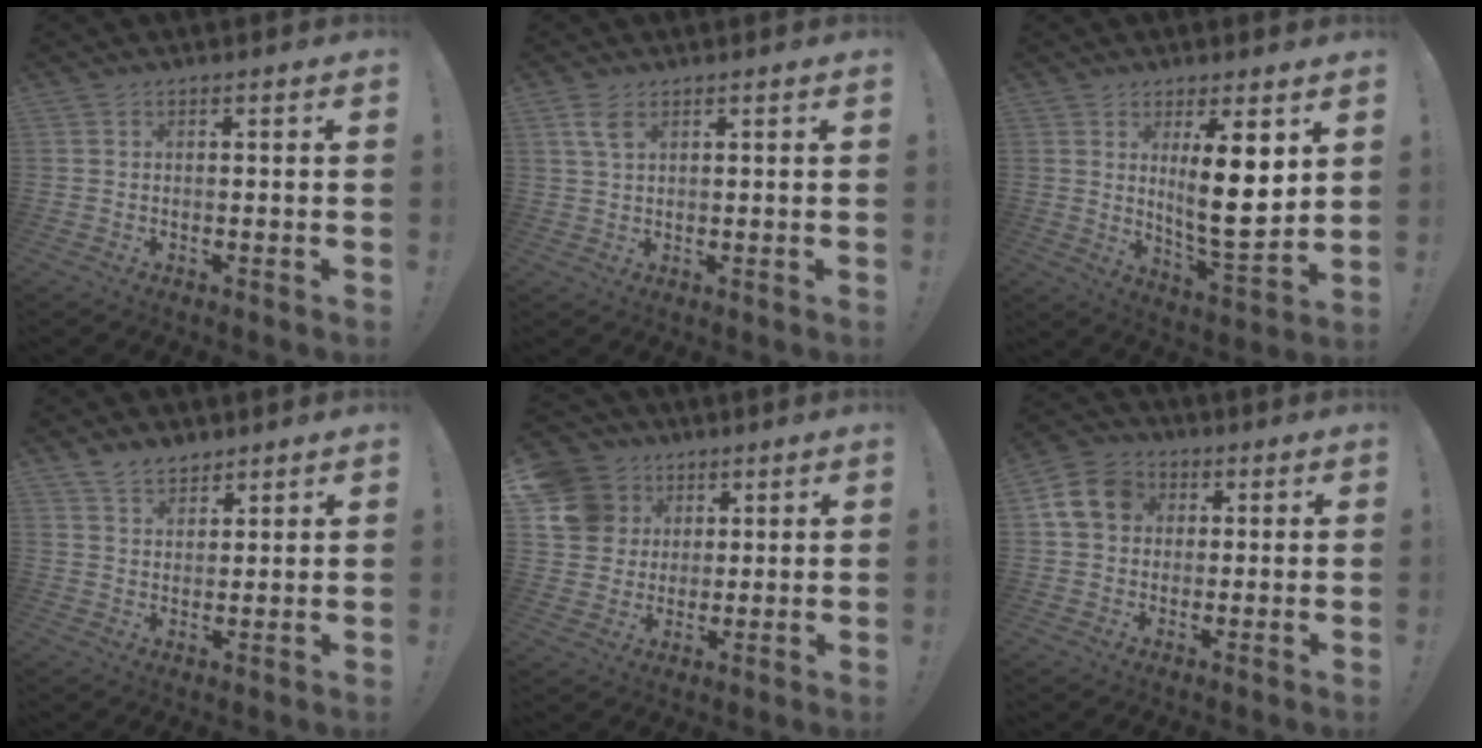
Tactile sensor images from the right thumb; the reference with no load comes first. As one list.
[{"total": 4.4, "force": [2.3, 2.0, 3.2], "torque": [-0.058, -0.005, 0.042]}, {"total": 13.3, "force": [4.2, 3.4, 12.2], "torque": [-0.187, -0.037, 0.062]}, {"total": 6.1, "force": [5.0, 3.1, 1.6], "torque": [-0.030, -0.028, 0.096]}, {"total": 13.2, "force": [4.6, 11.6, 4.4], "torque": [-0.062, -0.016, 0.094]}, {"total": 12.0, "force": [3.1, 9.9, 6.1], "torque": [-0.106, 0.008, 0.068]}]